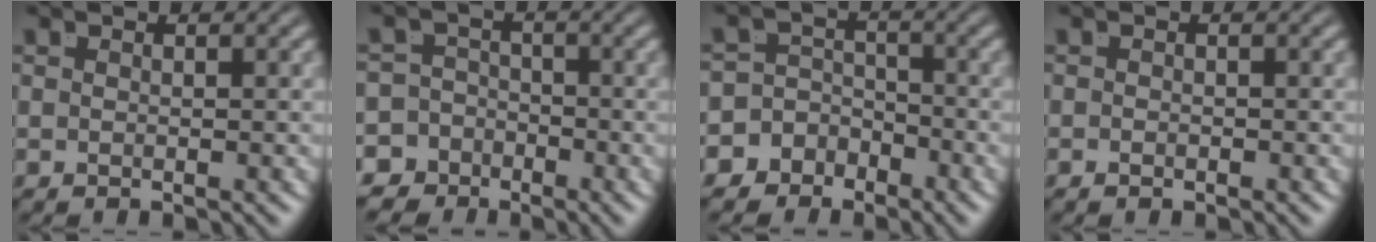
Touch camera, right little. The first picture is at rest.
{"total": 8.8, "force": [-4.3, 7.4, 1.8], "torque": [-0.048, -0.043, -0.076]}
{"total": 7.8, "force": [-3.9, 6.4, 2.1], "torque": [-0.053, -0.028, -0.068]}
{"total": 0.9, "force": [-0.7, -0.5, 0.1], "torque": [-0.001, -0.010, -0.007]}